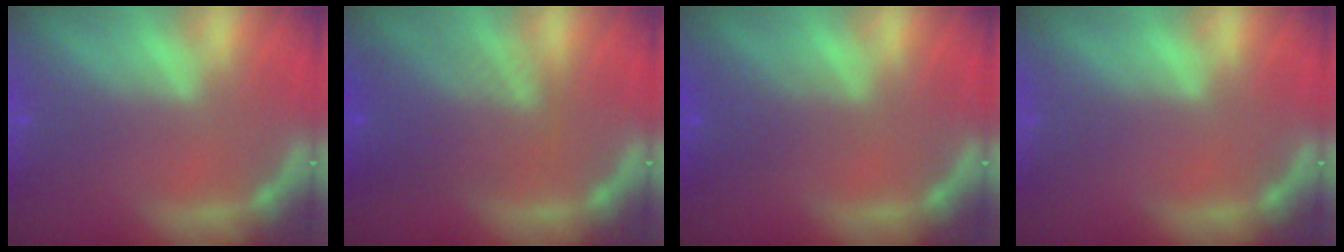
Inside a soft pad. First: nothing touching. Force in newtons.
{"total": 6.0}
{"total": 2.5}
{"total": 0.0}